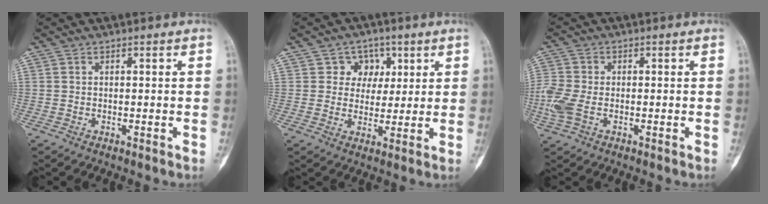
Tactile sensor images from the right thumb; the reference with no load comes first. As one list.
[{"total": 5.9, "force": [2.4, 5.2, 1.3], "torque": [0.020, -0.001, 0.033]}, {"total": 7.1, "force": [-1.5, 4.6, 5.2], "torque": [-0.145, 0.006, -0.034]}]